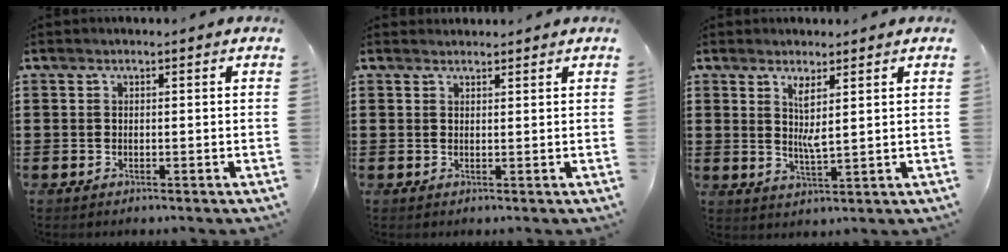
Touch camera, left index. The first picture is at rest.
{"total": 1.2, "force": [1.2, 0.2, 0.0], "torque": [-0.002, 0.000, 0.024]}
{"total": 3.6, "force": [1.8, 0.5, 3.1], "torque": [-0.066, -0.002, 0.031]}